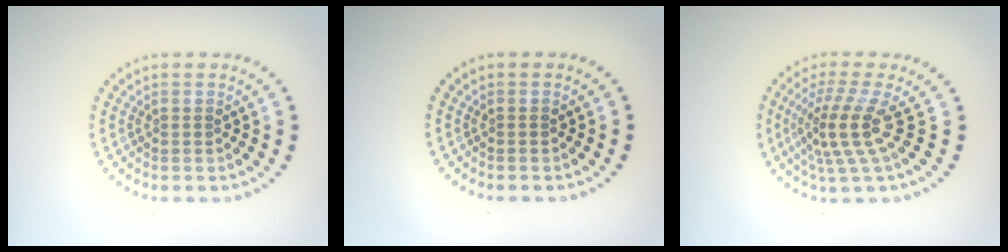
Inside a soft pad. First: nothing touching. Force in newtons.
{"total": 0.0}
{"total": 3.9, "press": 2.7, "slide": 2.9}